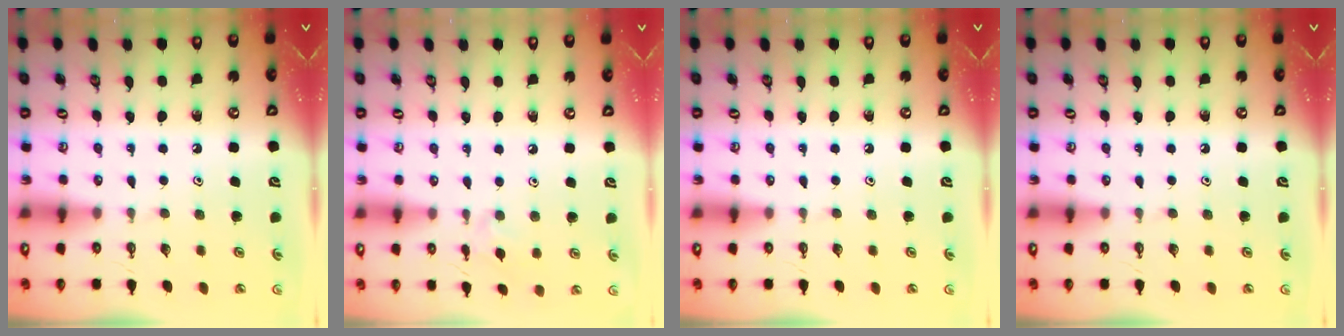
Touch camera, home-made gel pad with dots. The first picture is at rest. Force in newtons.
{"total": 6.2, "press": 6.1, "slide": 0.9}
{"total": 0.0}
{"total": 0.0}